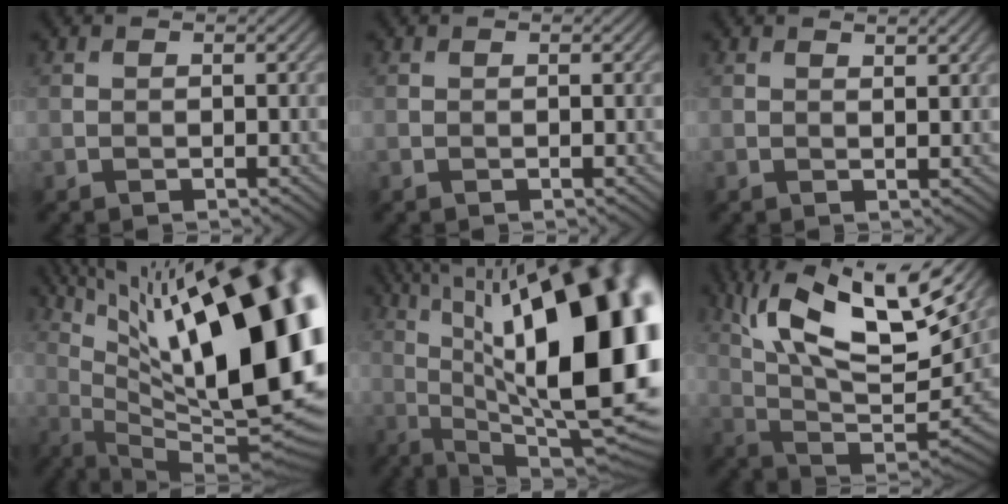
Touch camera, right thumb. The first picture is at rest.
{"total": 0.0}
{"total": 1.3, "force": [1.1, -0.1, 0.8], "torque": [-0.018, -0.004, 0.024]}
{"total": 21.5, "force": [7.0, 6.3, 19.3], "torque": [-0.275, 0.041, 0.125]}
{"total": 21.9, "force": [3.1, 8.4, 19.9], "torque": [-0.291, 0.033, 0.042]}
{"total": 17.7, "force": [8.1, 5.8, 14.6], "torque": [-0.284, 0.007, 0.151]}